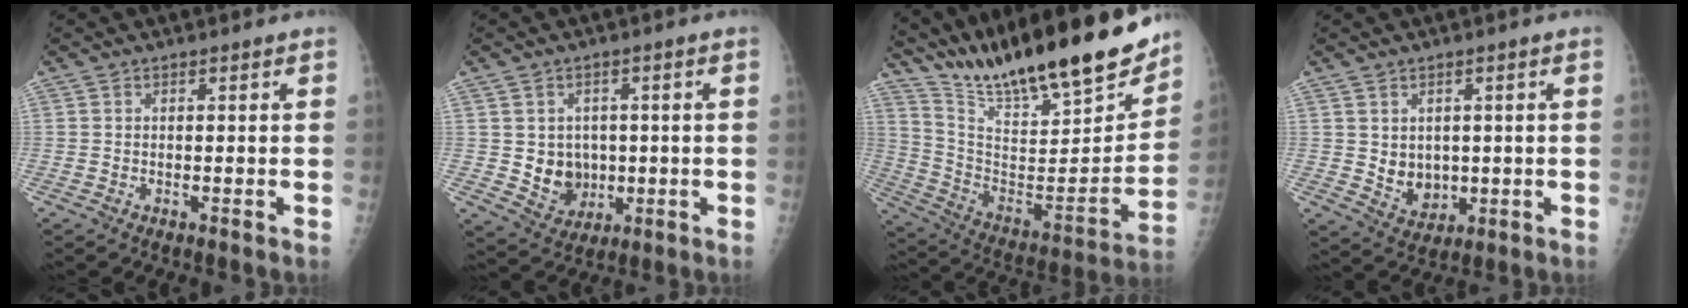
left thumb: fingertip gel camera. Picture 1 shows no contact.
{"total": 7.1, "force": [-0.2, 6.3, 3.4], "torque": [-0.015, -0.002, 0.013]}
{"total": 27.5, "force": [22.8, 5.4, 14.5], "torque": [-0.216, -0.103, 0.370]}
{"total": 5.5, "force": [0.3, 4.6, 3.0], "torque": [-0.023, -0.011, 0.023]}